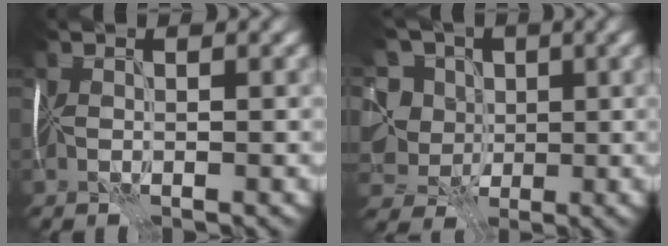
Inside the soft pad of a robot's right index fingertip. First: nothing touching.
{"total": 10.1, "force": [2.3, 8.3, 5.3], "torque": [-0.101, 0.024, 0.001]}